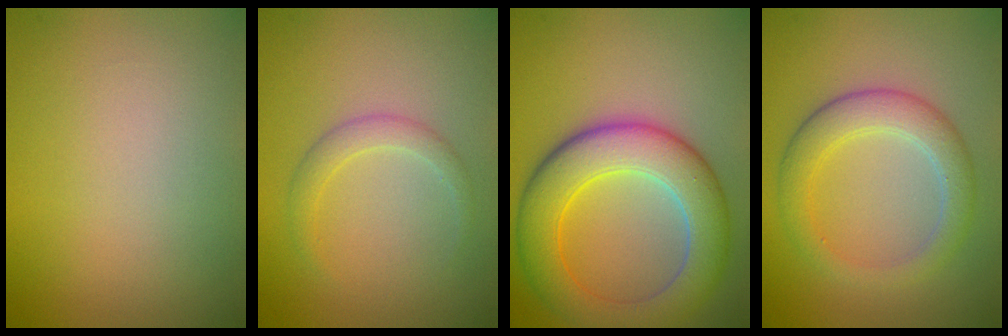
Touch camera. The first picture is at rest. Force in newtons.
{"total": 1.6, "press": 1.6, "slide": 0.1}
{"total": 7.8, "press": 7.8, "slide": 0.3}
{"total": 3.8, "press": 3.7, "slide": 0.2}